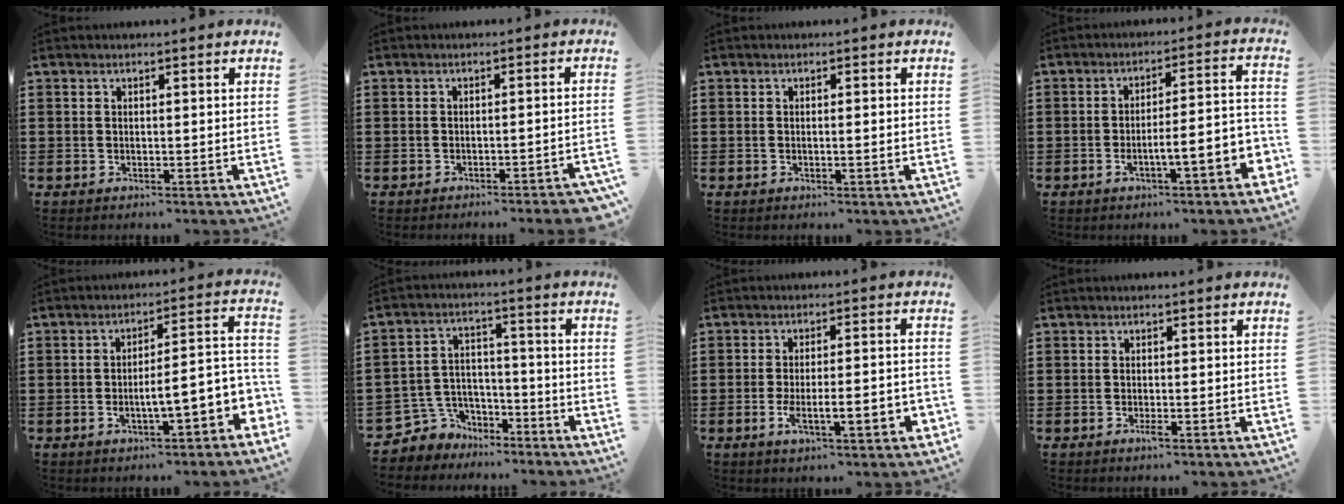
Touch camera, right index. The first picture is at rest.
{"total": 2.3, "force": [-2.0, -0.2, 1.1], "torque": [-0.019, -0.003, -0.040]}
{"total": 0.7, "force": [-0.1, -0.1, 0.7], "torque": [-0.013, -0.004, -0.001]}
{"total": 6.5, "force": [-3.1, 0.8, 5.7], "torque": [-0.088, -0.014, -0.060]}
{"total": 7.0, "force": [-2.3, 1.7, 6.4], "torque": [-0.097, -0.017, -0.047]}
{"total": 5.6, "force": [-4.3, 3.6, 0.5], "torque": [-0.041, 0.007, -0.087]}
{"total": 6.6, "force": [-2.6, 1.6, 5.9], "torque": [-0.096, -0.007, -0.049]}
{"total": 1.1, "force": [-0.5, 0.1, 0.9], "torque": [-0.019, -0.005, -0.008]}